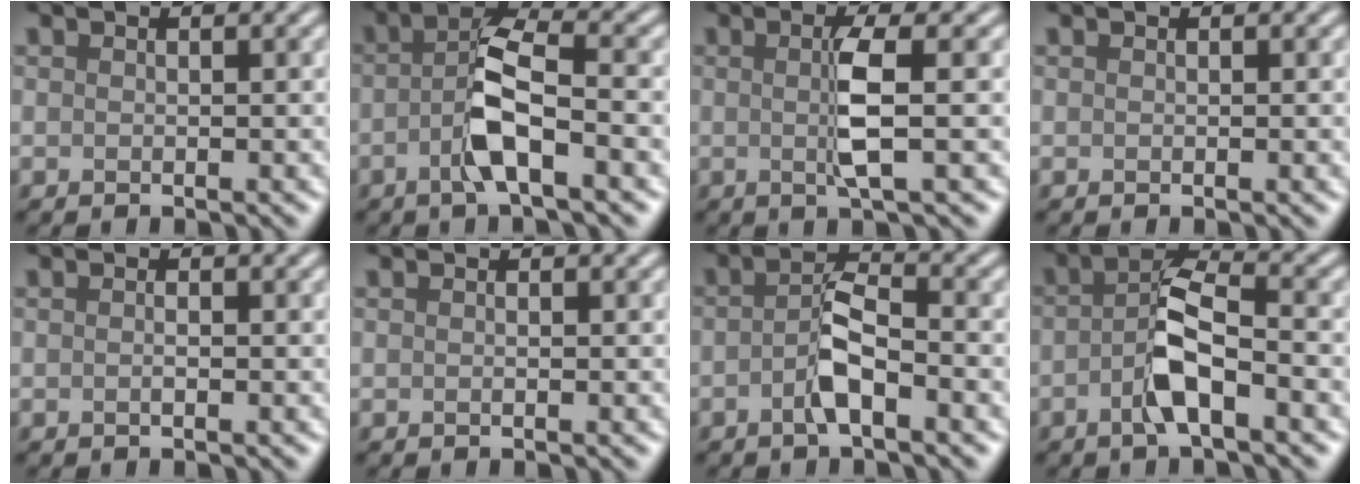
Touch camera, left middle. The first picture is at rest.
{"total": 5.1, "force": [-1.7, 1.3, 4.6], "torque": [-0.092, 0.010, -0.039]}
{"total": 3.4, "force": [0.0, 0.3, 3.3], "torque": [-0.069, -0.005, -0.001]}
{"total": 0.5, "force": [0.0, 0.1, 0.5], "torque": [-0.004, 0.001, 0.000]}
{"total": 0.5, "force": [-0.2, 0.1, 0.5], "torque": [-0.010, -0.001, -0.002]}
{"total": 0.0}
{"total": 3.4, "force": [-1.4, 1.0, 3.0], "torque": [-0.061, 0.007, -0.032]}
{"total": 4.6, "force": [-1.8, 1.4, 4.0], "torque": [-0.081, 0.009, -0.041]}